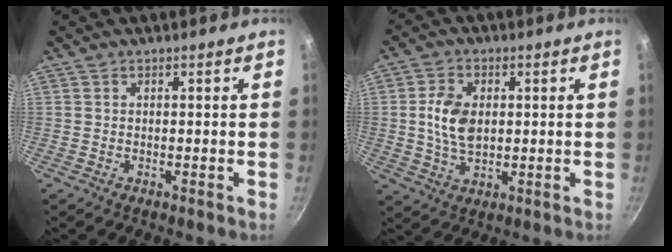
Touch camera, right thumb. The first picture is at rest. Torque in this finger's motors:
{"motor_torque": [-0.09, 0.27, 0.46, 0.24, 0.00]}